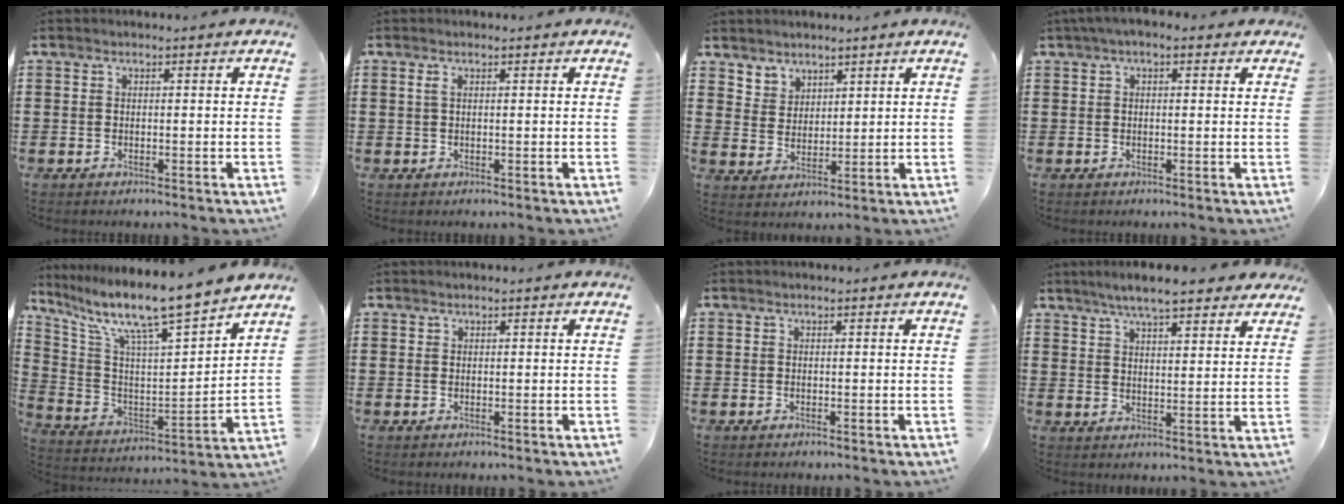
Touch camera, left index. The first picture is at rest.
{"total": 1.0, "force": [0.4, 0.2, 0.9], "torque": [-0.019, 0.003, 0.007]}
{"total": 3.7, "force": [3.0, 2.1, -0.4], "torque": [-0.008, -0.002, 0.057]}
{"total": 1.9, "force": [0.6, 0.9, 1.6], "torque": [-0.032, 0.007, 0.009]}
{"total": 10.7, "force": [9.3, 0.5, 5.3], "torque": [-0.127, -0.076, 0.146]}
{"total": 0.0}
{"total": 0.0}
{"total": 6.3, "force": [5.5, 0.7, 2.9], "torque": [-0.074, -0.010, 0.099]}